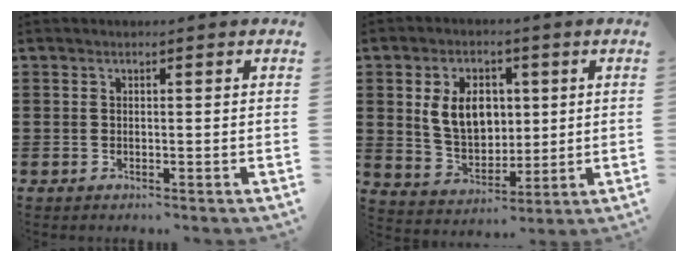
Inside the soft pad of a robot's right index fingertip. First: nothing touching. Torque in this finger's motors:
{"motor_torque": [0.73, -0.06, 0.36, 0.18]}